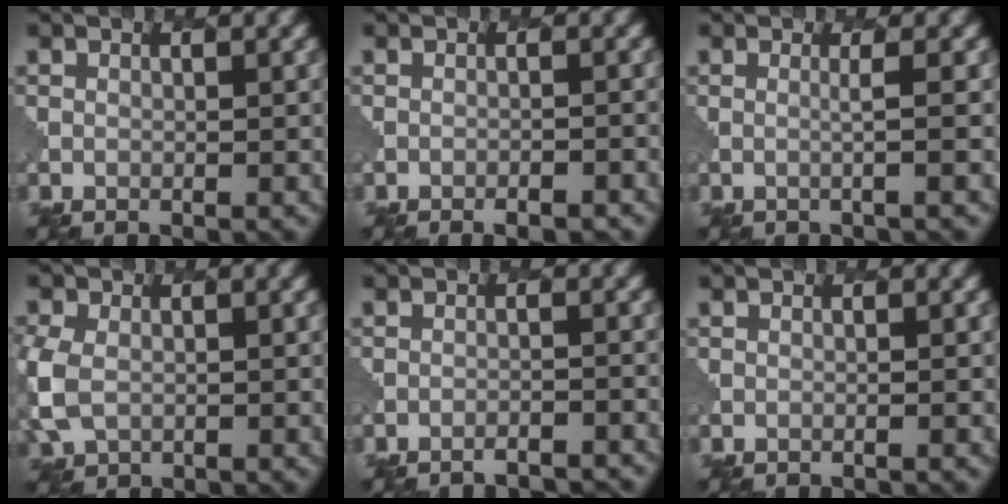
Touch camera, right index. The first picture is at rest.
{"total": 2.4, "force": [-2.0, 0.6, 1.2], "torque": [-0.006, 0.013, -0.030]}
{"total": 1.3, "force": [0.2, 0.2, 1.3], "torque": [-0.018, -0.004, -0.011]}
{"total": 4.6, "force": [-0.5, 3.7, 2.7], "torque": [-0.076, -0.011, -0.015]}
{"total": 3.7, "force": [-3.6, 0.5, 0.8], "torque": [-0.004, 0.013, -0.050]}
{"total": 0.0}